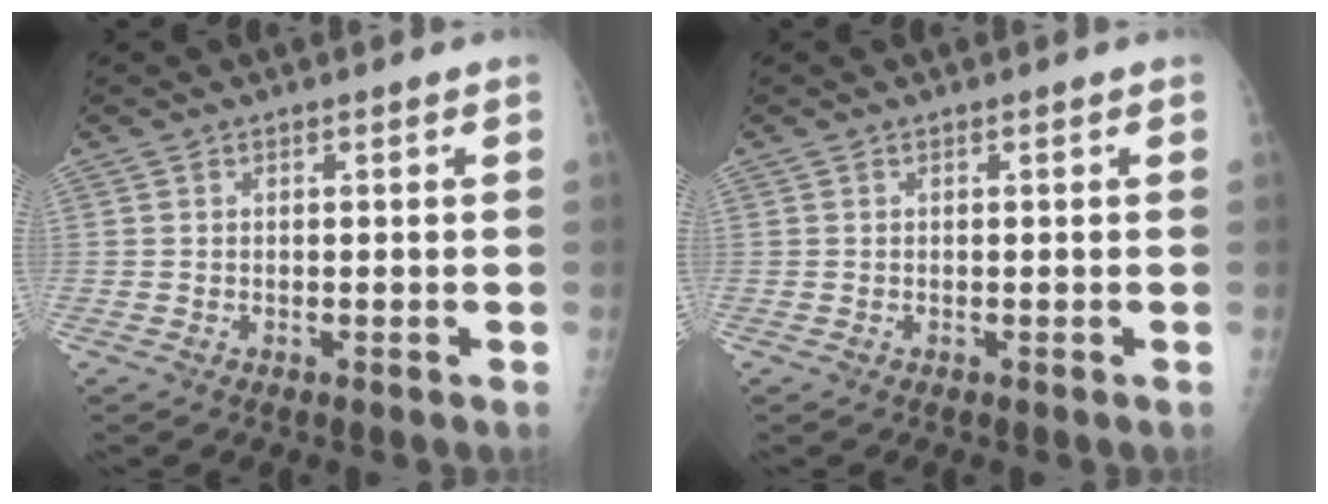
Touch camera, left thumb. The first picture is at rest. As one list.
[{"total": 0.0}]